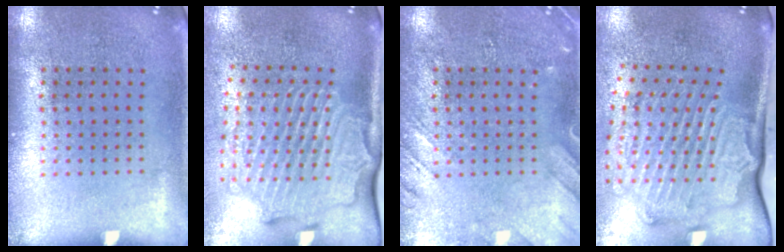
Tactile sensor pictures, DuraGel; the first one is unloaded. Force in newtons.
{"total": 2.9, "press": 2.3, "slide": 1.8}
{"total": 2.3, "press": 2.3, "slide": 0.3}
{"total": 2.5, "press": 2.2, "slide": 1.2}